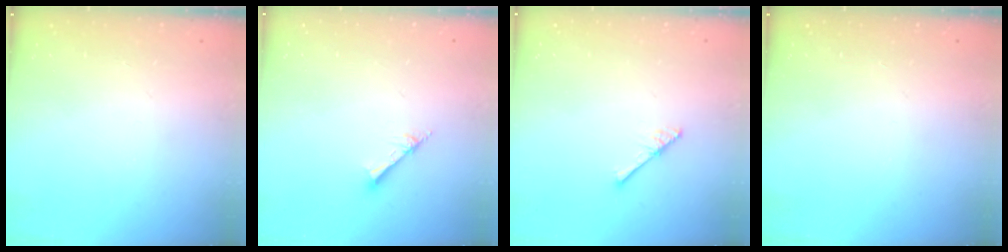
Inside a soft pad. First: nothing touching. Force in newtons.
{"total": 2.8, "press": 2.7, "slide": 0.4}
{"total": 3.0, "press": 3.0, "slide": 0.3}
{"total": 0.0}